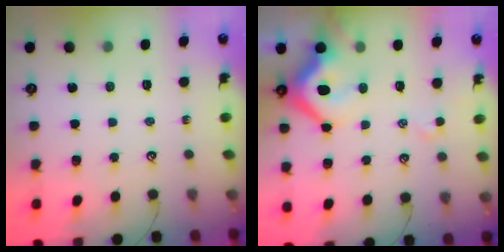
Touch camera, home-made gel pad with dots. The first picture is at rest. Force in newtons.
{"total": 10.6, "press": 10.5, "slide": 1.6}